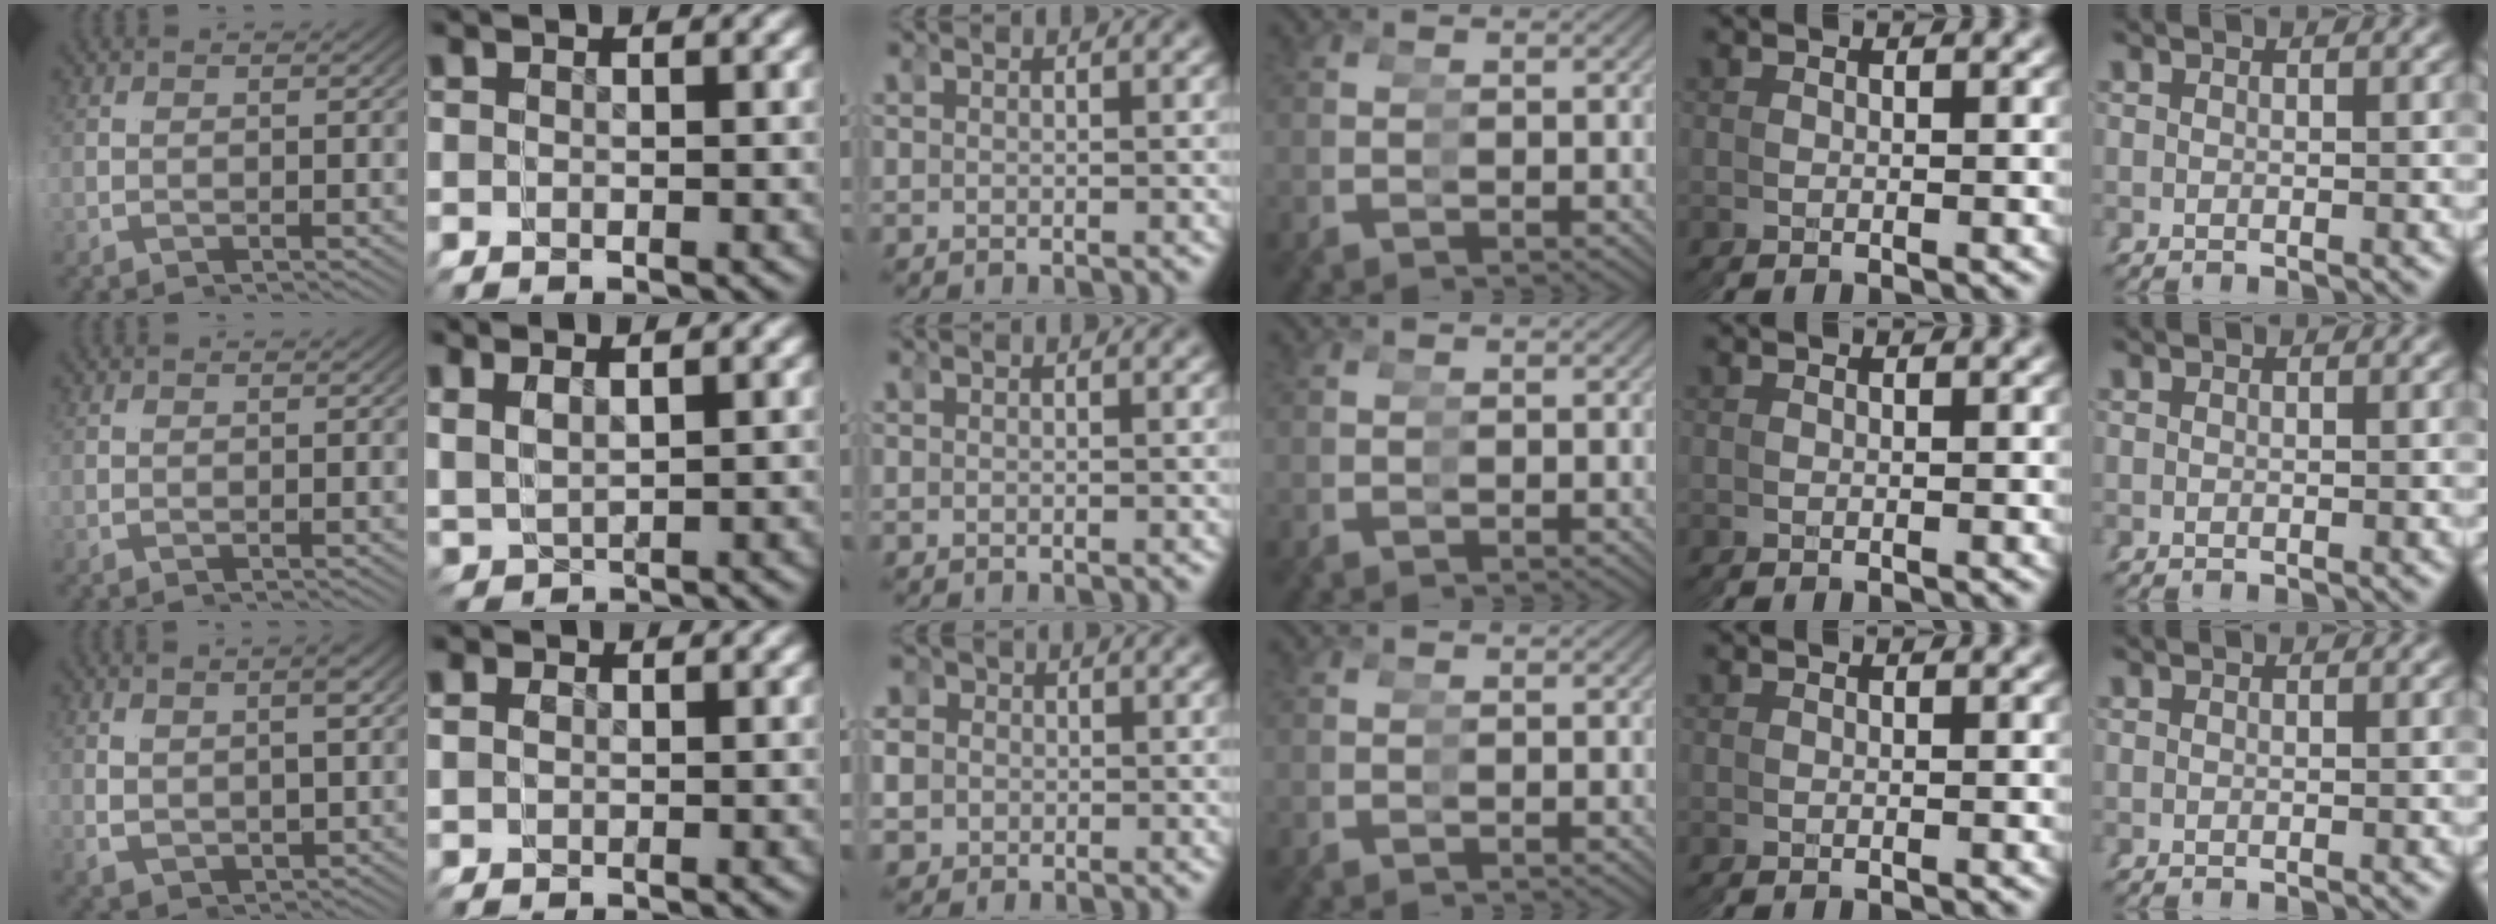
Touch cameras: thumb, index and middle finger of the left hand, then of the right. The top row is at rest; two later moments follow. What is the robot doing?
{"motion": "grasp_and_lifting", "object": "hoodie"}